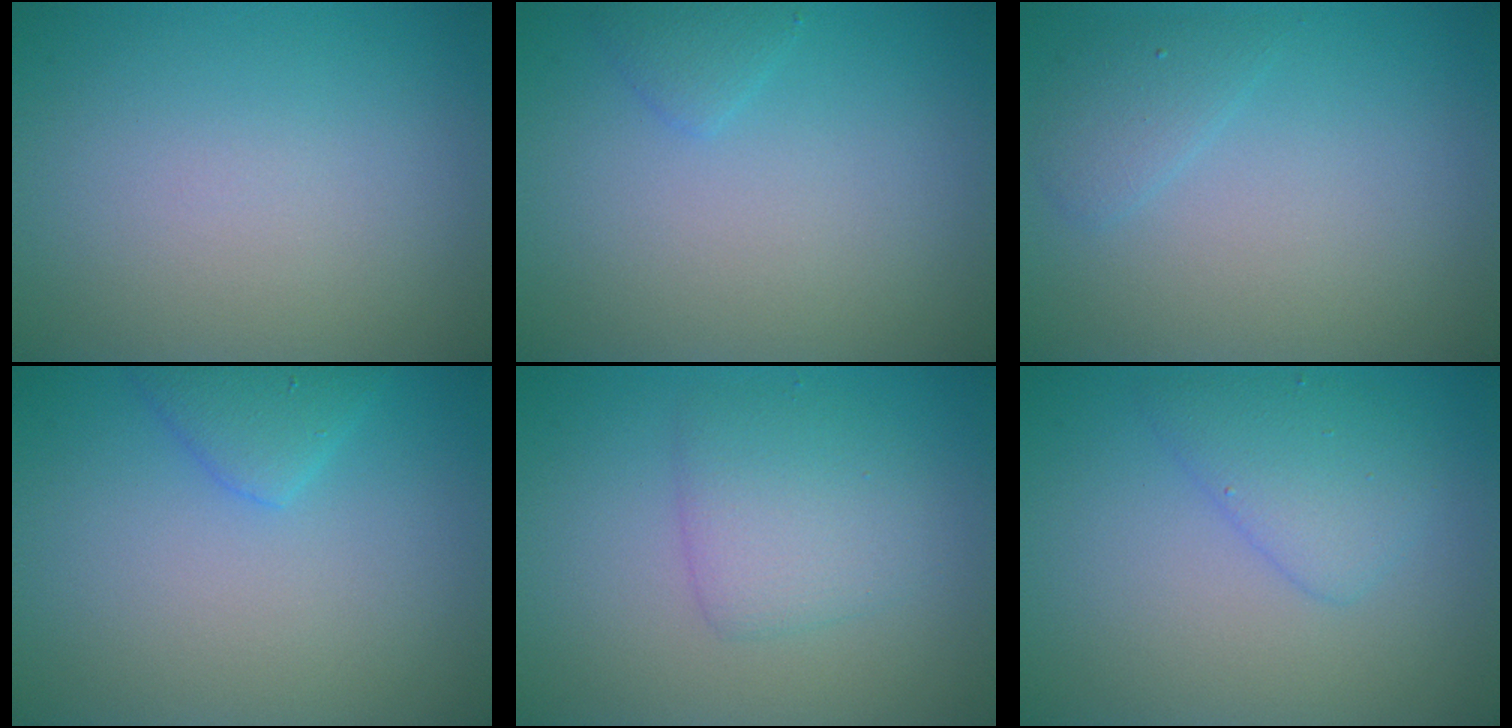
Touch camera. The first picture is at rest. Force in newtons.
{"total": 1.1, "press": 1.1, "slide": 0.1}
{"total": 1.5, "press": 1.5, "slide": 0.1}
{"total": 2.2, "press": 2.2, "slide": 0.2}
{"total": 3.2, "press": 3.2, "slide": 0.1}
{"total": 2.7, "press": 2.7, "slide": 0.3}